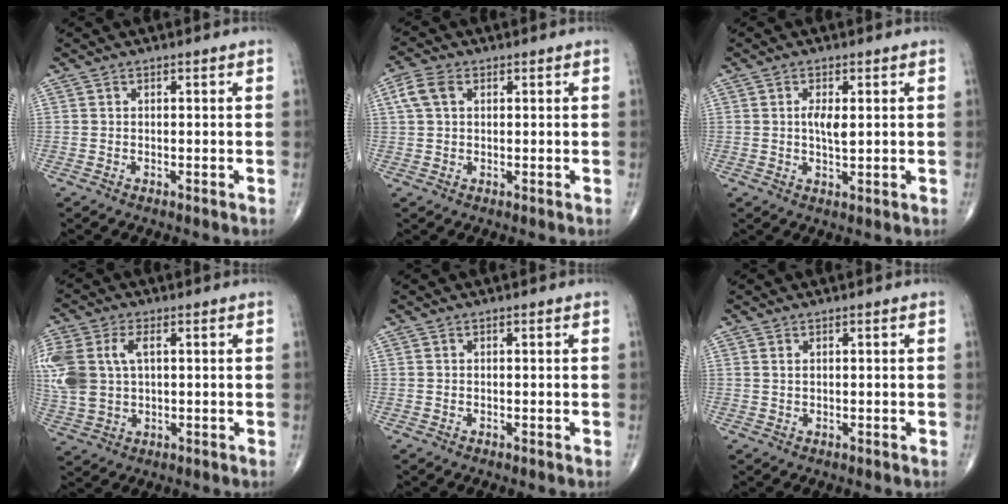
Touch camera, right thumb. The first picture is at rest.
{"total": 4.4, "force": [1.4, 2.9, 3.1], "torque": [-0.073, 0.013, 0.027]}
{"total": 3.5, "force": [0.6, 1.2, 3.3], "torque": [-0.060, -0.006, 0.011]}
{"total": 14.4, "force": [2.7, 9.1, 10.8], "torque": [-0.279, 0.009, 0.056]}
{"total": 0.0}
{"total": 0.7, "force": [0.4, 0.3, 0.5], "torque": [-0.010, 0.002, 0.008]}